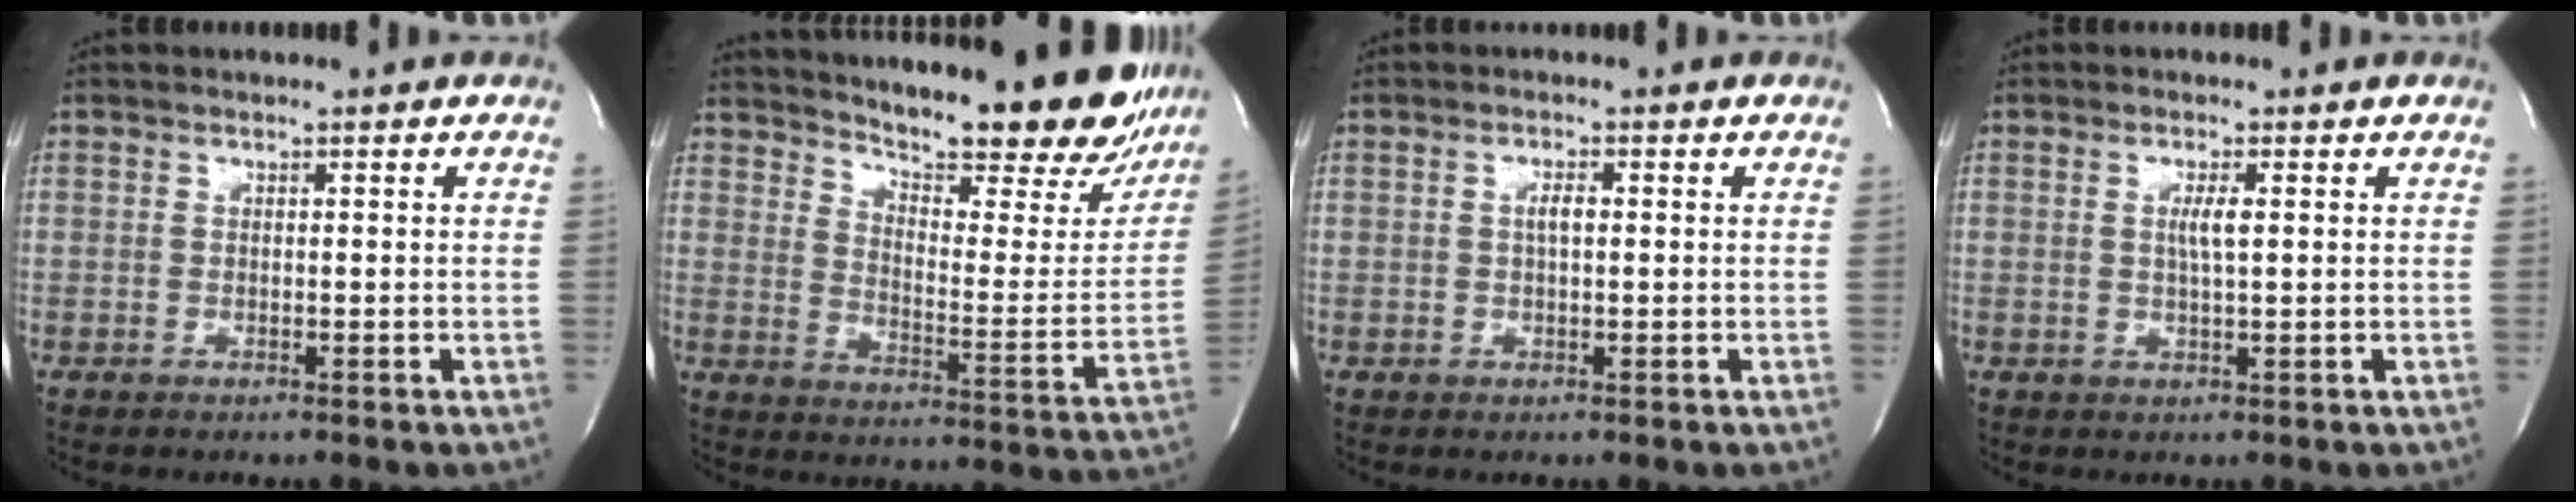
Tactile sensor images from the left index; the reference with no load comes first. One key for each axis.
{"total": 25.7, "fx": 22.0, "fy": 4.9, "fz": 12.4, "tx": -0.185, "ty": -0.065, "tz": 0.278}
{"total": 1.7, "fx": 0.2, "fy": 0.5, "fz": 1.7, "tx": -0.034, "ty": 0.003, "tz": 0.004}
{"total": 2.3, "fx": 0.5, "fy": -0.1, "fz": 2.2, "tx": -0.046, "ty": -0.002, "tz": 0.008}